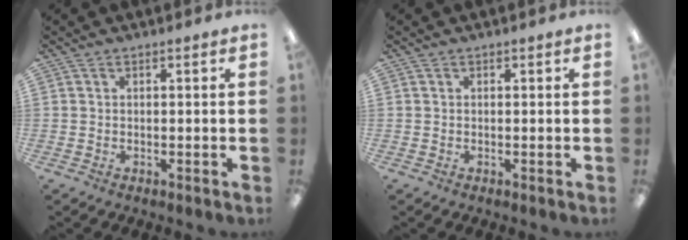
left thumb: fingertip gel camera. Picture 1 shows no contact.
{"total": 0.0}